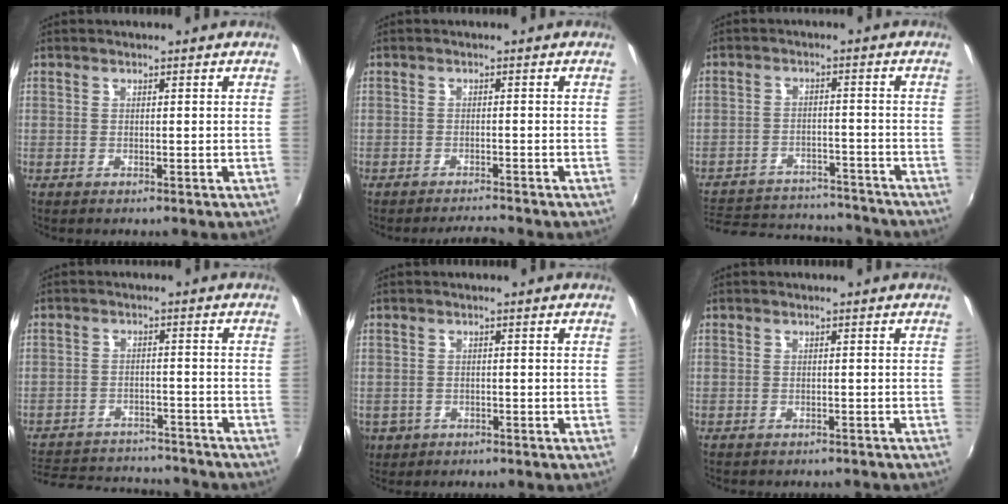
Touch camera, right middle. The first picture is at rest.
{"total": 2.9, "force": [-2.8, 0.0, 0.6], "torque": [-0.021, -0.004, -0.049]}
{"total": 18.5, "force": [-15.7, 7.3, 6.4], "torque": [-0.151, 0.022, -0.202]}
{"total": 16.4, "force": [-14.1, 6.3, 5.3], "torque": [-0.134, 0.025, -0.190]}
{"total": 5.4, "force": [-2.1, 4.5, 2.1], "torque": [-0.057, -0.008, -0.030]}
{"total": 2.7, "force": [-2.5, 0.9, 0.8], "torque": [-0.019, -0.010, -0.033]}